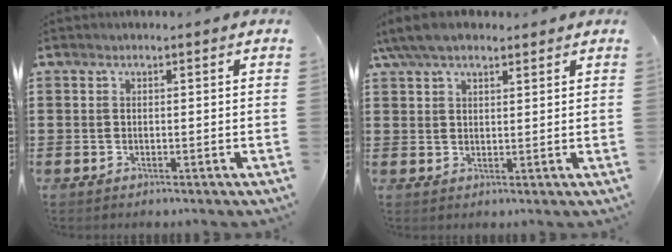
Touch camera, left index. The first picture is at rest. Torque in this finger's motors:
{"motor_torque": [2.14, 0.00, 0.46, 0.21]}